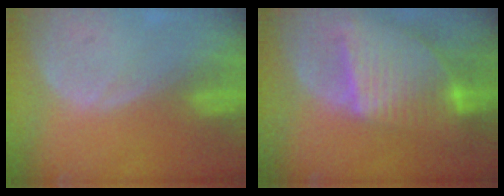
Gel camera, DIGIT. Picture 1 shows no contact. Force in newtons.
{"total": 9.5, "press": 8.2, "slide": 4.8}